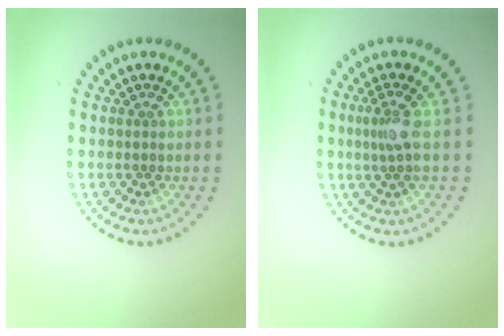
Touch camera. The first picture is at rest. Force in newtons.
{"total": 2.1, "press": 1.6, "slide": 1.4}